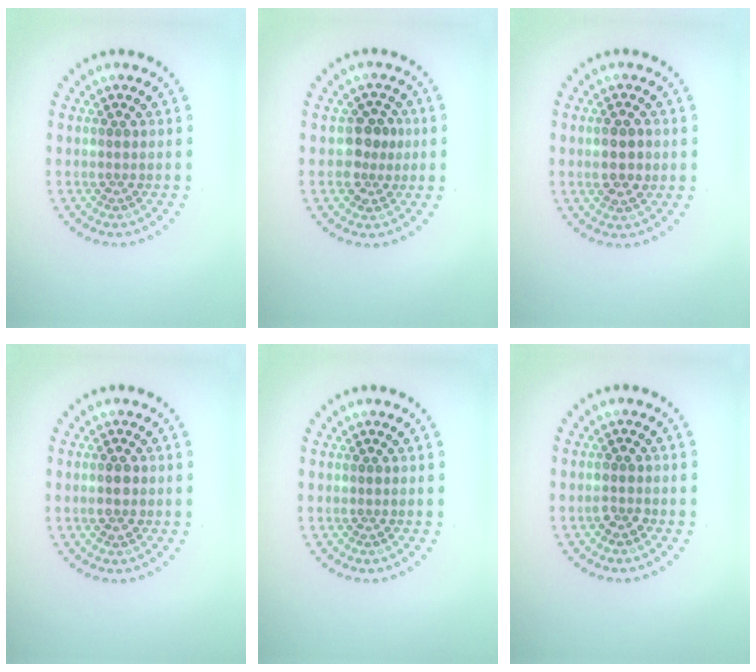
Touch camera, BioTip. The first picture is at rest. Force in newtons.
{"total": 2.6, "press": 2.4, "slide": 0.9}
{"total": 2.7, "press": 2.7, "slide": 0.2}
{"total": 2.0, "press": 2.0, "slide": 0.1}
{"total": 0.0}
{"total": 1.2, "press": 1.2, "slide": 0.3}